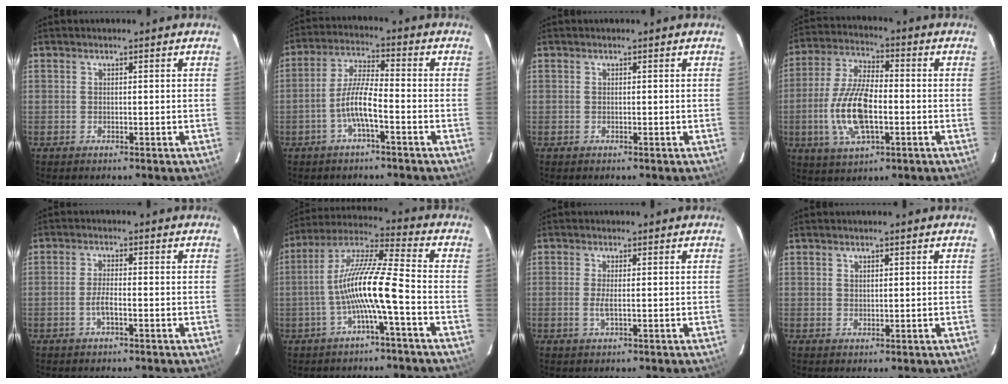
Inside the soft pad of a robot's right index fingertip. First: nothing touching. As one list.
[{"total": 6.6, "force": [-3.0, 0.9, 5.8], "torque": [-0.123, 0.008, -0.057]}, {"total": 0.0}, {"total": 13.8, "force": [-3.1, 5.6, 12.2], "torque": [-0.259, -0.003, -0.058]}, {"total": 2.7, "force": [-1.3, 0.5, 2.3], "torque": [-0.049, 0.000, -0.026]}, {"total": 11.9, "force": [-3.6, 0.2, 11.4], "torque": [-0.226, 0.014, -0.069]}, {"total": 2.0, "force": [-0.4, 0.0, 1.9], "torque": [-0.040, -0.006, -0.007]}, {"total": 1.0, "force": [0.8, 0.5, 0.4], "torque": [-0.004, 0.001, 0.014]}]